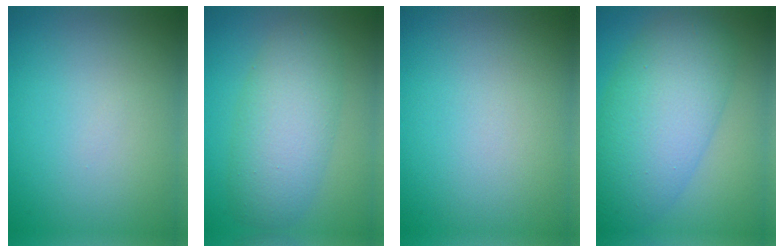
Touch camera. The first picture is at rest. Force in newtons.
{"total": 6.0, "press": 6.0, "slide": 0.2}
{"total": 0.0}
{"total": 9.5, "press": 9.5, "slide": 0.2}